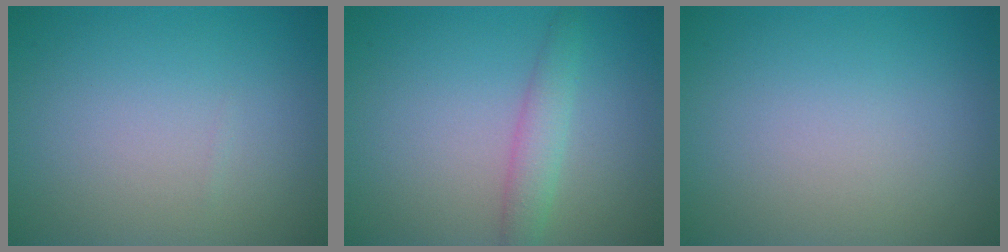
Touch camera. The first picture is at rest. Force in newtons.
{"total": 2.3, "press": 2.3, "slide": 0.0}
{"total": 0.0}